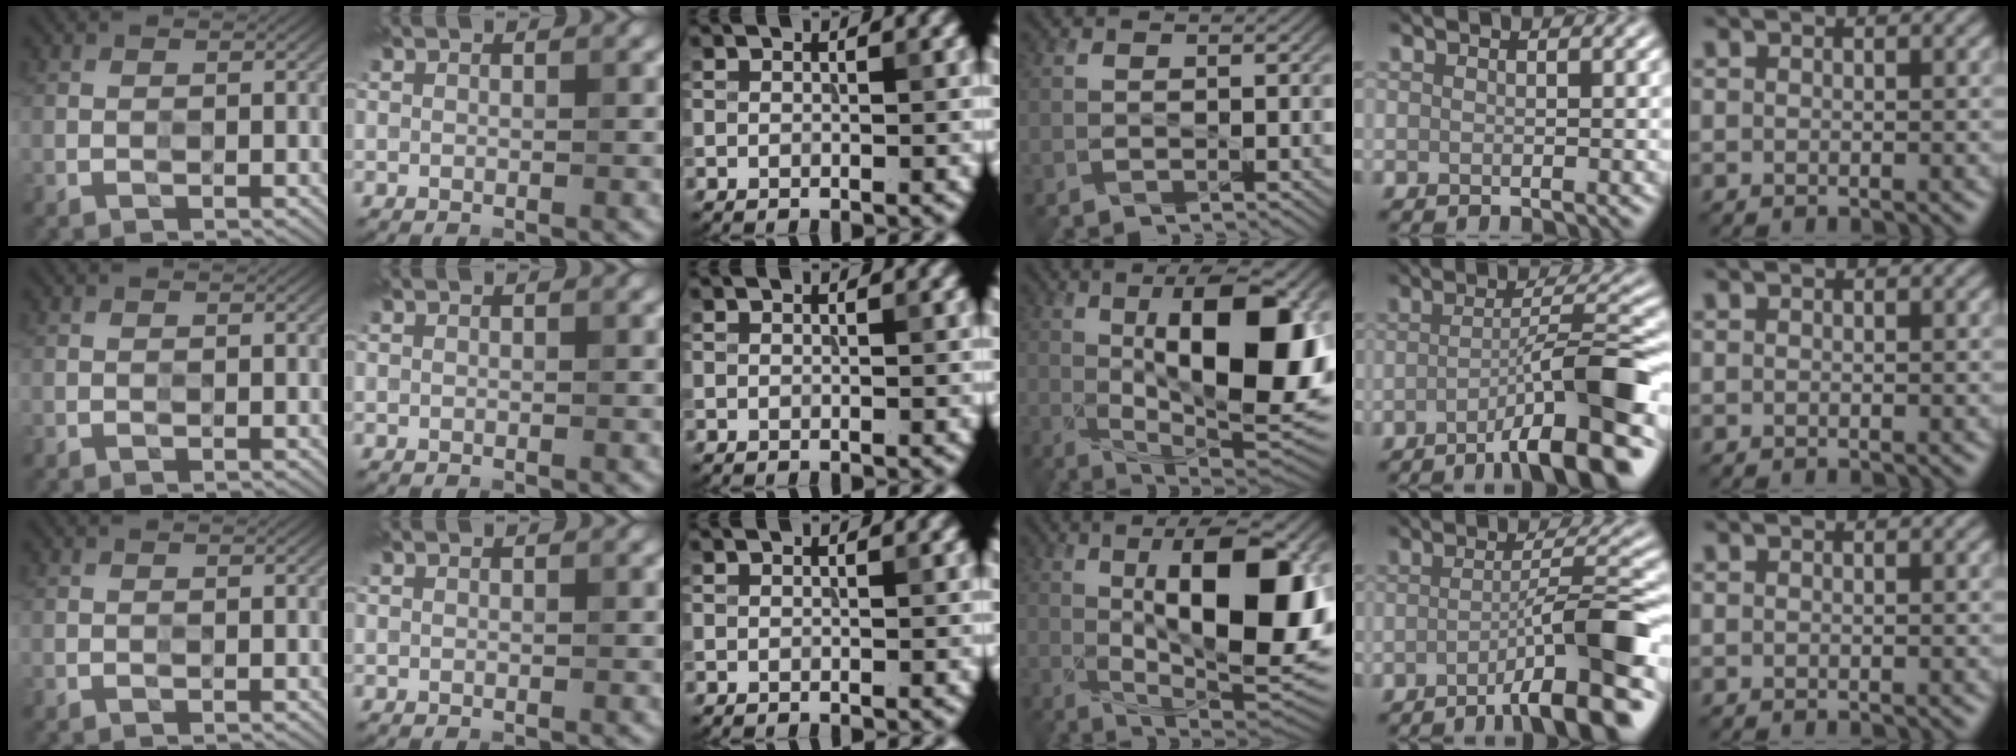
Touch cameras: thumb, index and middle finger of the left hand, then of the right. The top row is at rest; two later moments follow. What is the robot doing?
{"motion": "press", "object": "stopwatch"}